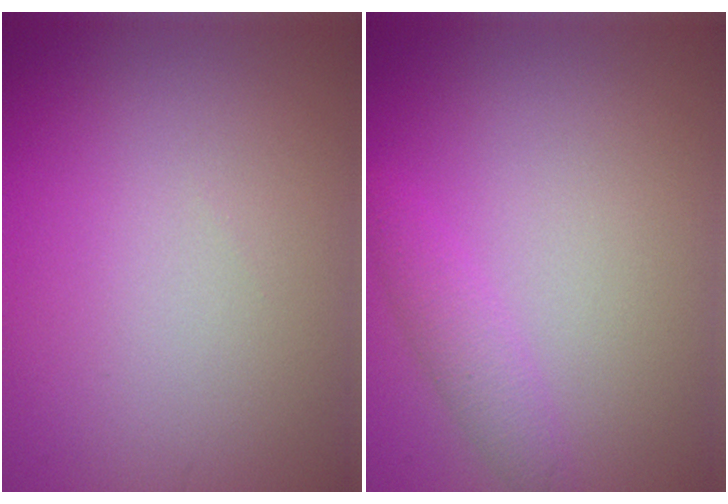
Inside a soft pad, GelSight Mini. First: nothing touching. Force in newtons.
{"total": 1.9, "press": 1.9, "slide": 0.1}